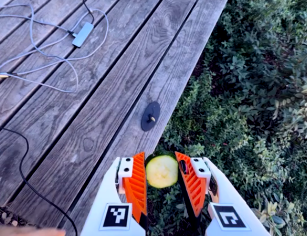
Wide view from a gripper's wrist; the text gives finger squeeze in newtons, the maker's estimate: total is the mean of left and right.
{"total": 9.2, "left": 9.2, "right": 9.3}